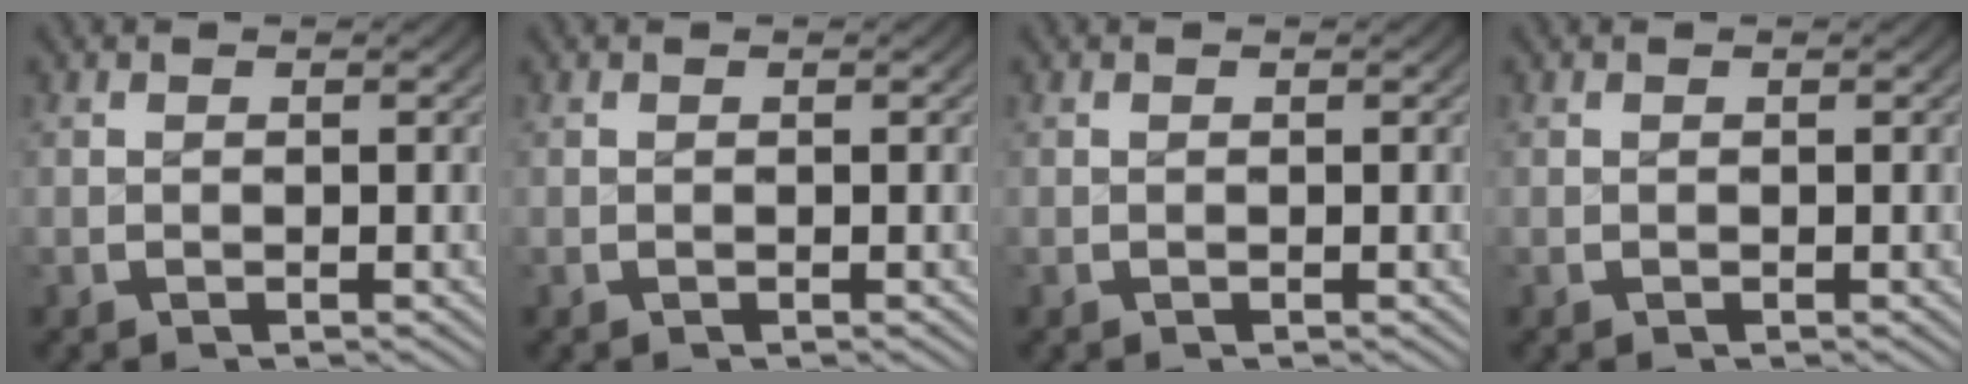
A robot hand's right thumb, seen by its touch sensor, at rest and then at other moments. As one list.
[{"total": 0.0}, {"total": 0.0}, {"total": 0.0}]